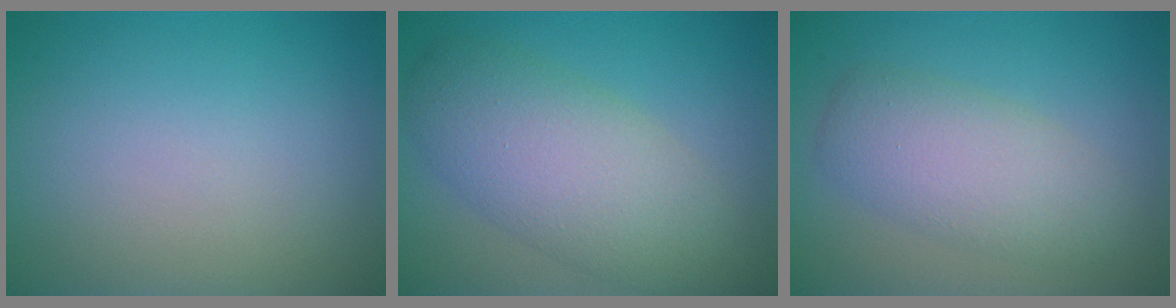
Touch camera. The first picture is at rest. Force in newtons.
{"total": 7.1, "press": 7.1, "slide": 0.5}
{"total": 4.8, "press": 4.8, "slide": 0.1}